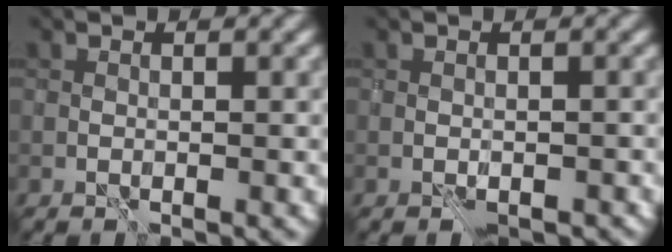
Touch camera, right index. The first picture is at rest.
{"total": 2.0, "force": [-1.6, 0.9, 0.7], "torque": [-0.015, 0.004, -0.018]}